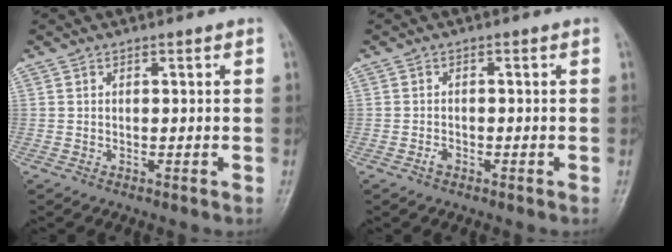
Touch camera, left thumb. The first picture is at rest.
{"total": 1.5, "force": [-0.9, 0.8, 0.8], "torque": [-0.015, 0.005, -0.018]}